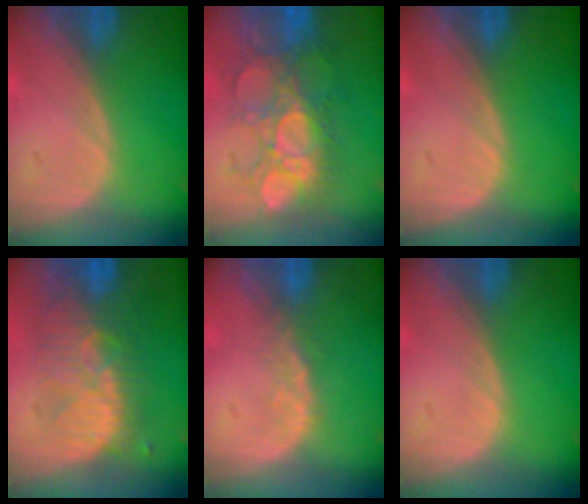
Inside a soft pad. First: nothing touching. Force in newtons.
{"total": 9.2, "press": 9.2, "slide": 0.5}
{"total": 0.0}
{"total": 8.7, "press": 8.7, "slide": 0.8}
{"total": 2.6, "press": 2.1, "slide": 1.5}
{"total": 0.0}